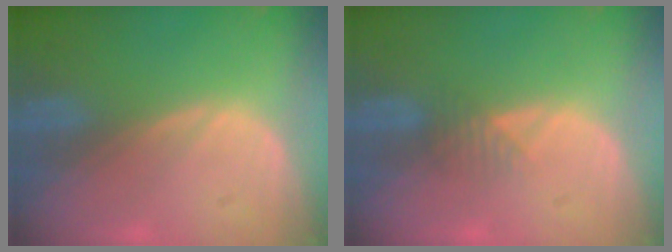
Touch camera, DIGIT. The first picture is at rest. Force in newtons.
{"total": 1.9, "press": 1.6, "slide": 1.0}